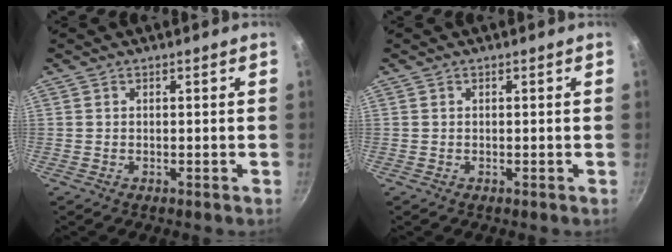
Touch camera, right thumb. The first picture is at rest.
{"total": 0.0}